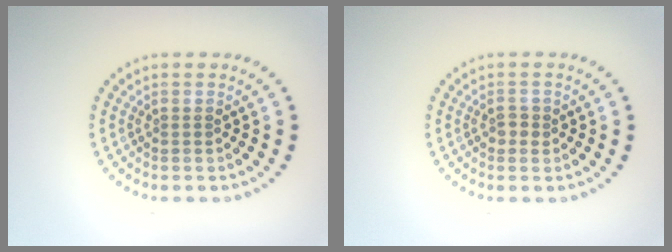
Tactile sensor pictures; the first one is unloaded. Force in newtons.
{"total": 1.1, "press": 1.1, "slide": 0.3}